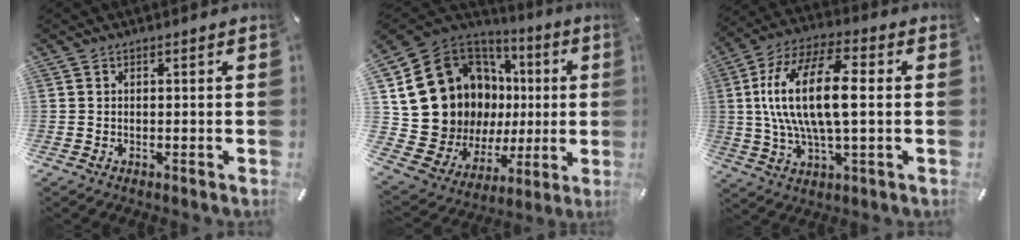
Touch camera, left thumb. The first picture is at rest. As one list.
[{"total": 18.8, "force": [3.0, 16.5, 8.6], "torque": [-0.147, -0.057, 0.100]}, {"total": 18.2, "force": [1.5, 7.6, 16.5], "torque": [-0.340, 0.002, 0.020]}]